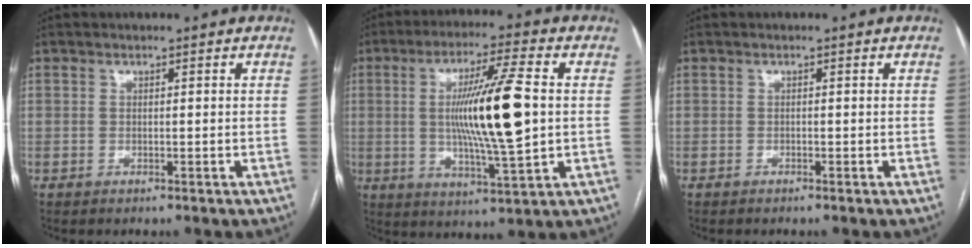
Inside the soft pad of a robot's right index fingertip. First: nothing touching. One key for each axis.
{"total": 14.9, "fx": 0.9, "fy": 0.7, "fz": 14.8, "tx": -0.266, "ty": -0.004, "tz": 0.014}
{"total": 0.0}